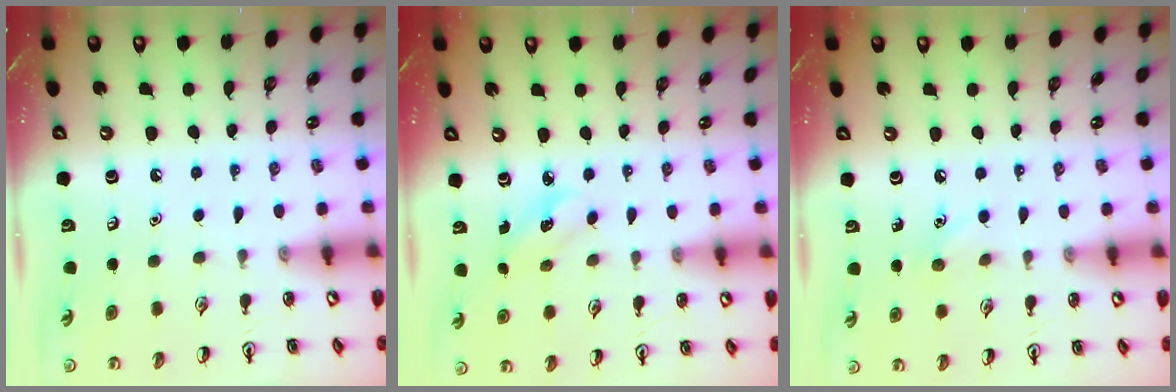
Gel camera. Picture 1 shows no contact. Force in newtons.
{"total": 2.9, "press": 2.8, "slide": 0.9}
{"total": 5.3, "press": 5.0, "slide": 1.6}